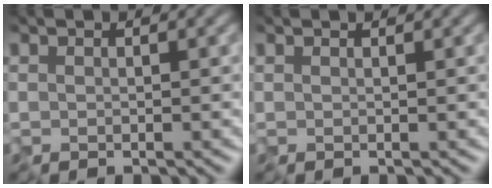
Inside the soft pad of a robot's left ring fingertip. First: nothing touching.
{"total": 0.8, "force": [0.7, 0.2, 0.4], "torque": [-0.002, 0.001, 0.003]}